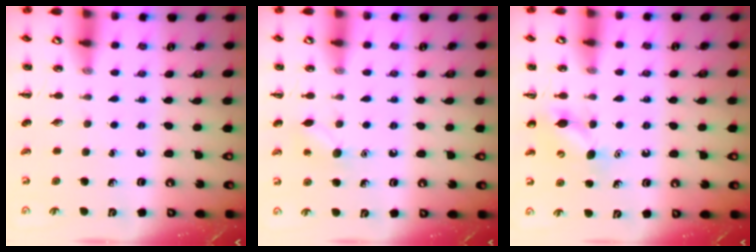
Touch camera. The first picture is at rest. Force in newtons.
{"total": 7.8, "press": 7.6, "slide": 1.9}
{"total": 6.8, "press": 6.7, "slide": 1.3}